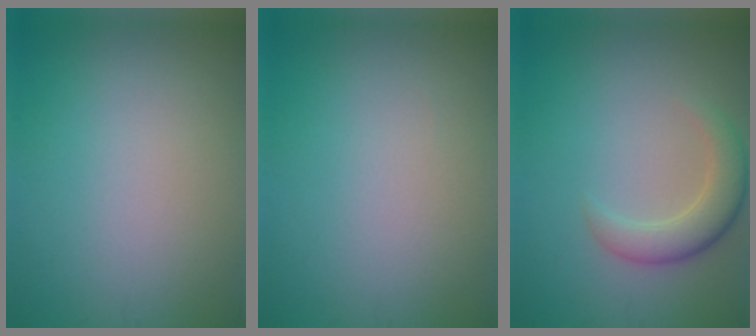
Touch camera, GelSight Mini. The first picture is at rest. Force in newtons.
{"total": 0.0}
{"total": 3.5, "press": 3.5, "slide": 0.3}